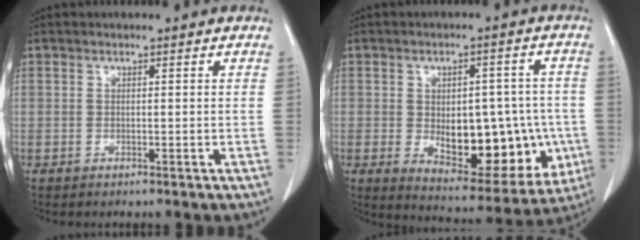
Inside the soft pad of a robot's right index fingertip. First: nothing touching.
{"total": 16.9, "force": [-2.9, 8.5, 14.4], "torque": [-0.200, 0.008, -0.017]}